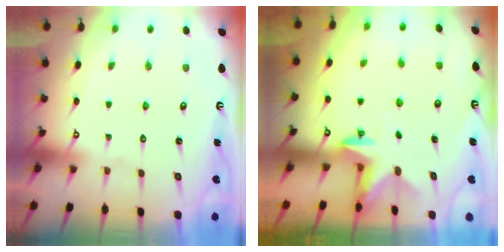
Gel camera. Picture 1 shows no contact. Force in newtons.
{"total": 2.5, "press": 2.5, "slide": 0.4}